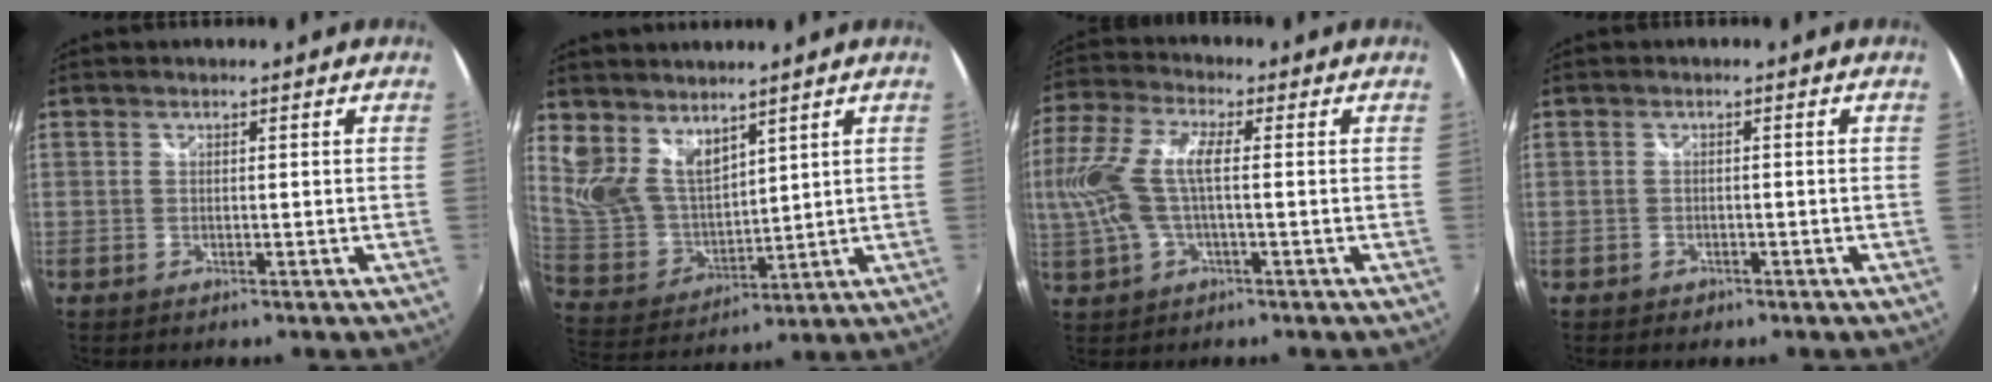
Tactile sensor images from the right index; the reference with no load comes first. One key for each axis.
{"total": 12.3, "fx": 8.5, "fy": 7.0, "fz": 5.5, "tx": -0.116, "ty": 0.001, "tz": 0.186}
{"total": 12.2, "fx": -0.3, "fy": 4.5, "fz": 11.3, "tx": -0.231, "ty": 0.004, "tz": -0.004}
{"total": 1.7, "fx": -1.0, "fy": 1.3, "fz": 0.4, "tx": -0.012, "ty": 0.001, "tz": -0.013}